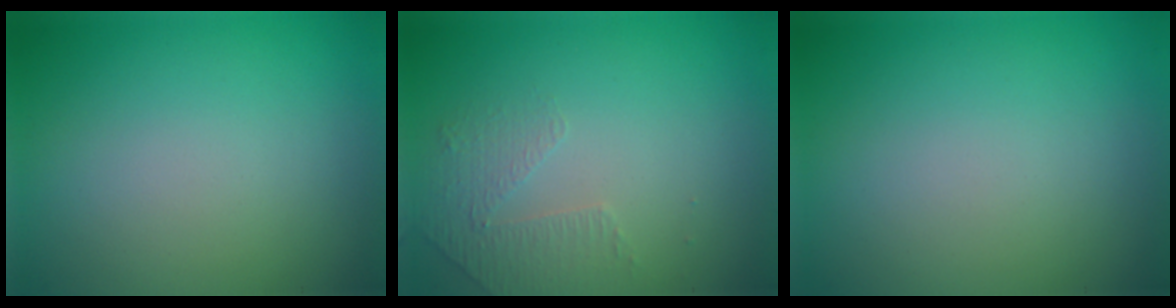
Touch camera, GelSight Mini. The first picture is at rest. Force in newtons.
{"total": 1.4, "press": 0.9, "slide": 1.1}
{"total": 0.0}